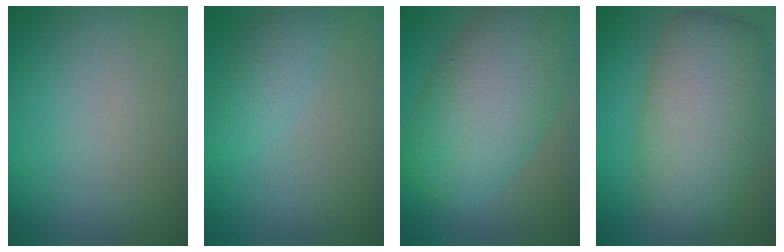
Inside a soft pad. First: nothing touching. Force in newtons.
{"total": 1.9, "press": 1.9, "slide": 0.1}
{"total": 9.5, "press": 9.5, "slide": 0.1}
{"total": 8.8, "press": 8.8, "slide": 0.4}